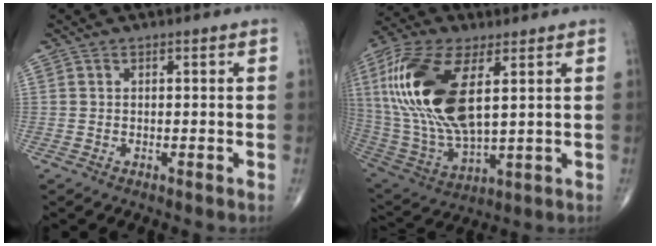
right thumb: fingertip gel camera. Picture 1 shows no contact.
{"total": 23.5, "force": [5.7, 10.7, 20.1], "torque": [-0.438, -0.021, 0.109]}